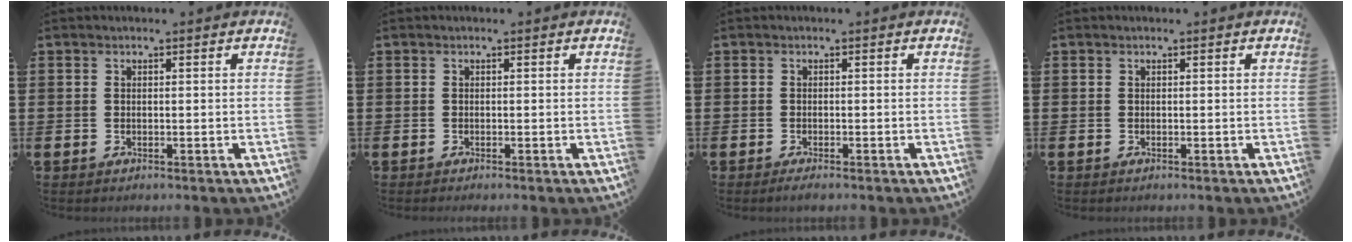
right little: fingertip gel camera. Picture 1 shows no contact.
{"total": 0.0}
{"total": 0.8, "force": [-0.5, 0.1, 0.6], "torque": [-0.010, -0.002, -0.010]}
{"total": 0.0}